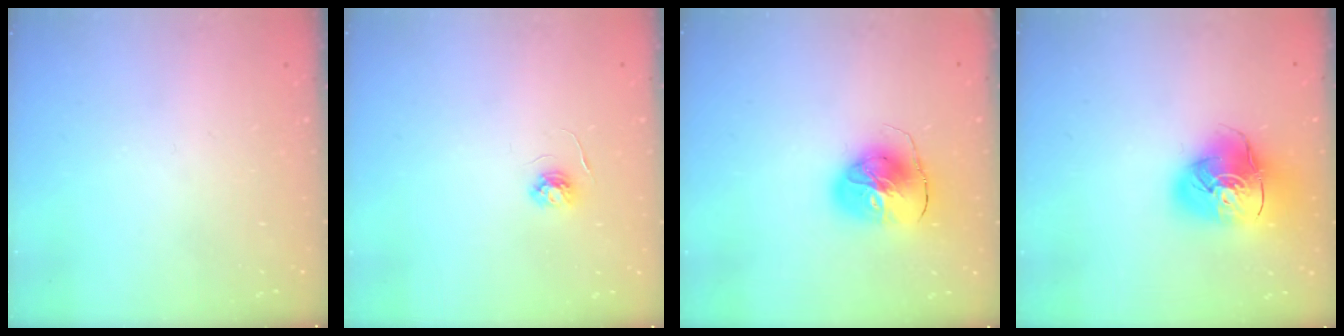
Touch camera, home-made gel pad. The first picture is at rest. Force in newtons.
{"total": 3.8, "press": 3.8, "slide": 0.4}
{"total": 11.3, "press": 11.2, "slide": 1.4}
{"total": 14.9, "press": 14.7, "slide": 2.1}